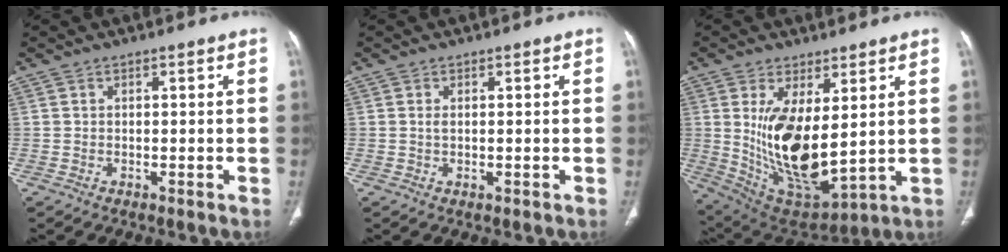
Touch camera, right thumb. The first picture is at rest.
{"total": 0.9, "force": [0.1, 0.3, 0.8], "torque": [-0.022, -0.004, 0.005]}
{"total": 16.8, "force": [2.5, 7.4, 14.9], "torque": [-0.260, -0.035, 0.074]}